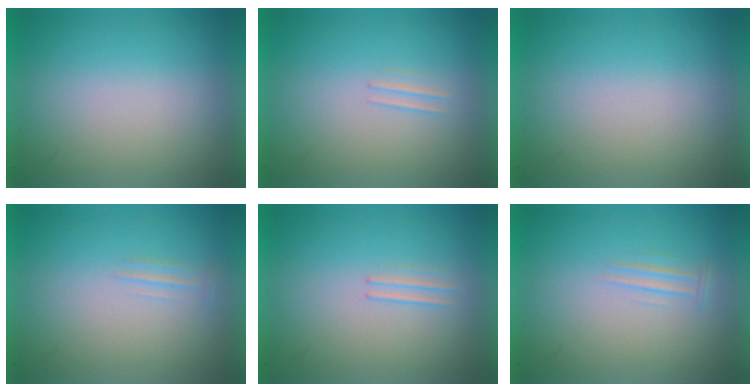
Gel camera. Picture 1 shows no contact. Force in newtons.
{"total": 1.0}
{"total": 0.0}
{"total": 2.0}
{"total": 1.2}
{"total": 1.0}